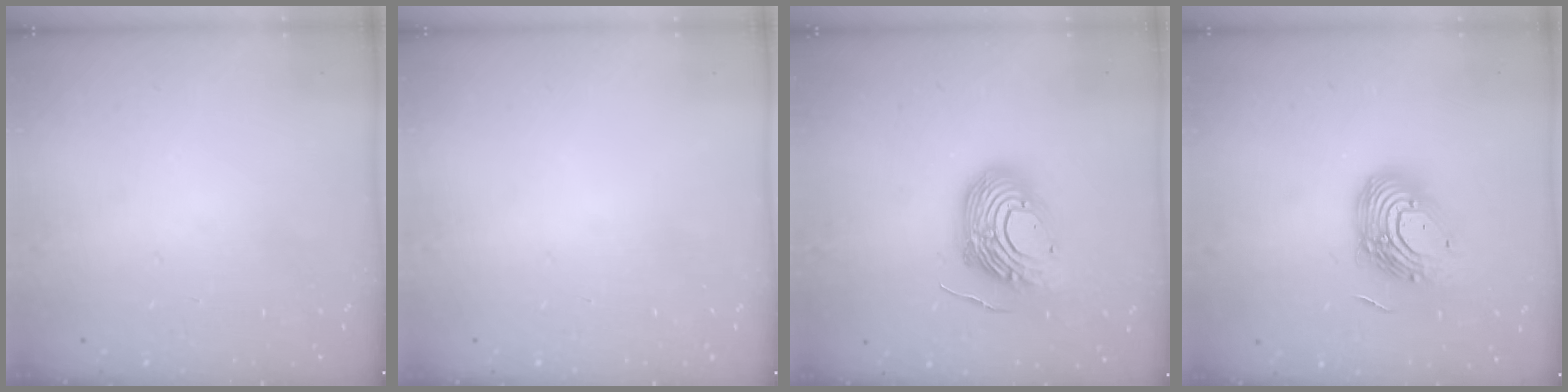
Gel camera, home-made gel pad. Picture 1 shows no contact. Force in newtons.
{"total": 0.0}
{"total": 14.4, "press": 14.3, "slide": 2.2}
{"total": 15.2, "press": 15.1, "slide": 1.4}